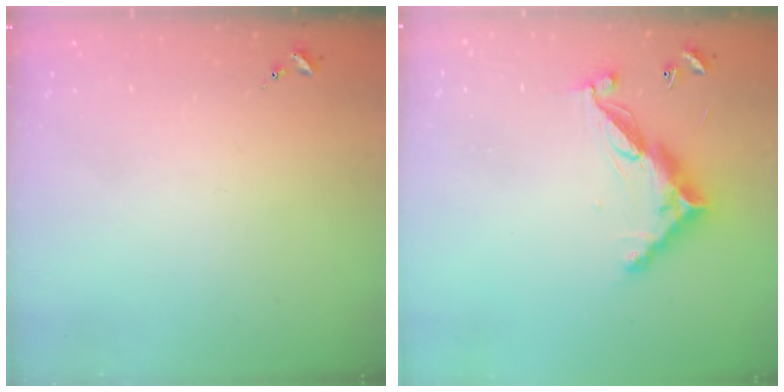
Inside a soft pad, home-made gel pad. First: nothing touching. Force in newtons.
{"total": 12.8, "press": 12.8, "slide": 0.4}